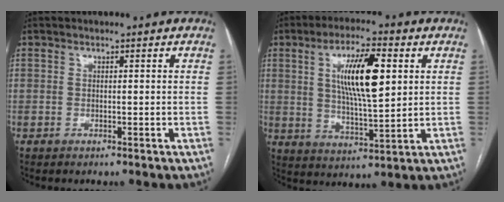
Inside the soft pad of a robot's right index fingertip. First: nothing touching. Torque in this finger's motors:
{"motor_torque": [0.43, 0.16, 0.33, 0.11]}